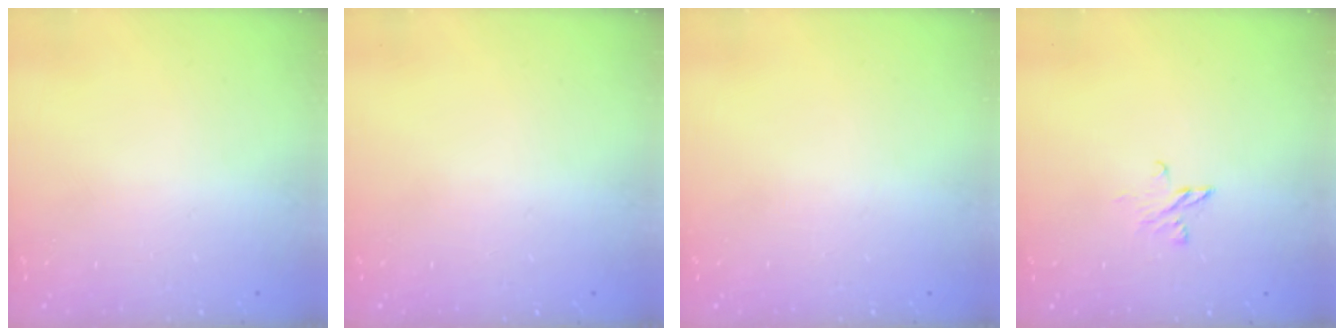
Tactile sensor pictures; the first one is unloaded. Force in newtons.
{"total": 0.0}
{"total": 0.0}
{"total": 3.5, "press": 3.5, "slide": 0.3}